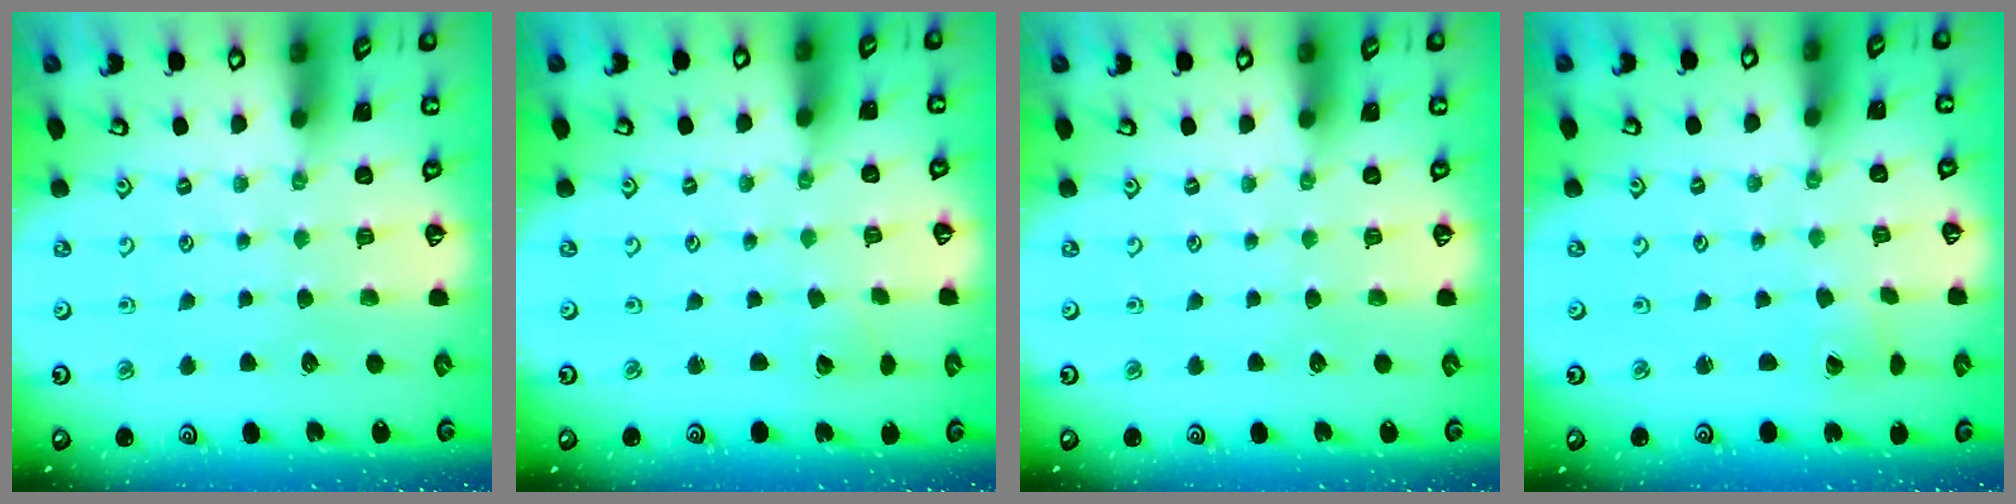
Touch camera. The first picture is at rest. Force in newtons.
{"total": 2.4, "press": 2.4, "slide": 0.2}
{"total": 0.0}
{"total": 1.5, "press": 1.5, "slide": 0.0}